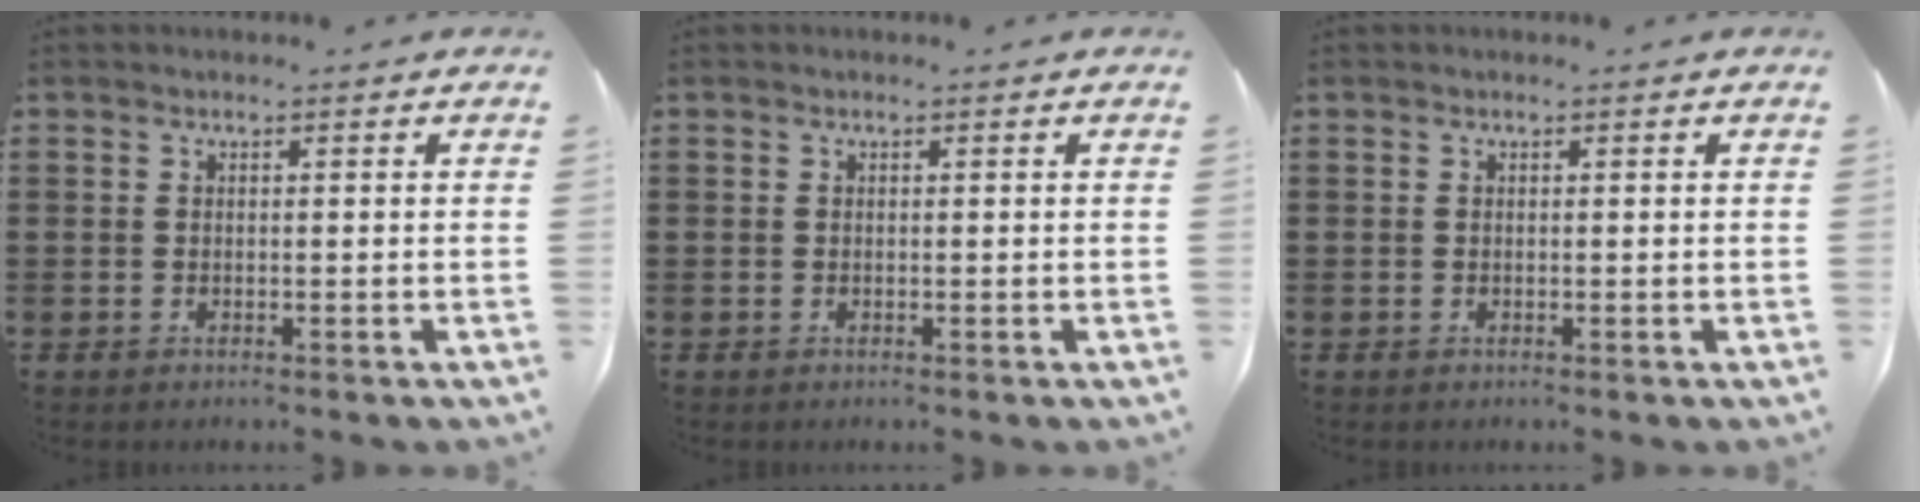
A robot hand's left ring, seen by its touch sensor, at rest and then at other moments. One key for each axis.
{"total": 0.0}
{"total": 0.0}